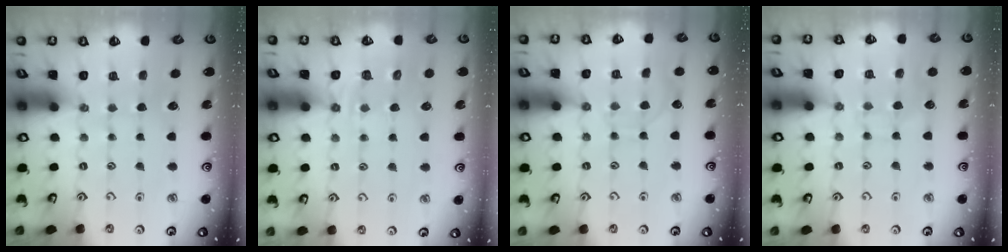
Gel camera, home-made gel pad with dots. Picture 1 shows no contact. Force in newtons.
{"total": 4.7, "press": 4.4, "slide": 1.4}
{"total": 5.3, "press": 5.3, "slide": 0.4}
{"total": 7.7, "press": 7.6, "slide": 0.6}